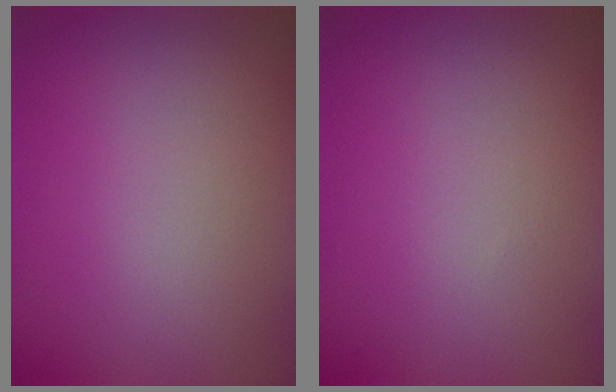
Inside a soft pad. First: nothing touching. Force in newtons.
{"total": 0.0}